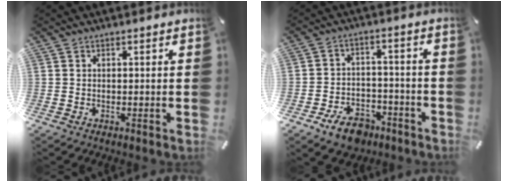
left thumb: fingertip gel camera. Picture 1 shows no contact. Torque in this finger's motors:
{"motor_torque": [0.00, 0.31, 0.05, 0.05, 0.14]}